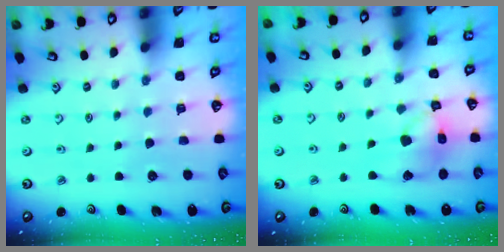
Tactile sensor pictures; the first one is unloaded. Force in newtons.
{"total": 13.5, "press": 13.4, "slide": 1.9}